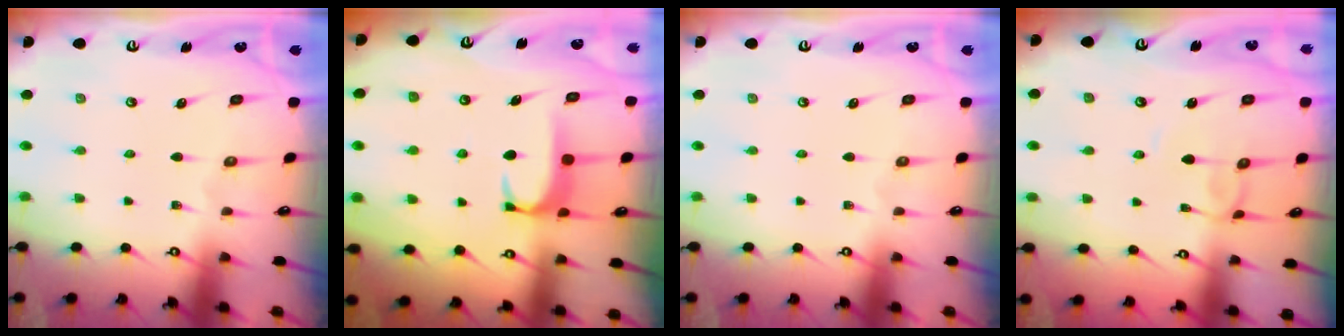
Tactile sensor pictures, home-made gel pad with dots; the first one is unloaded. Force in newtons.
{"total": 1.6, "press": 1.5, "slide": 0.5}
{"total": 0.0}
{"total": 3.9, "press": 3.9, "slide": 0.1}